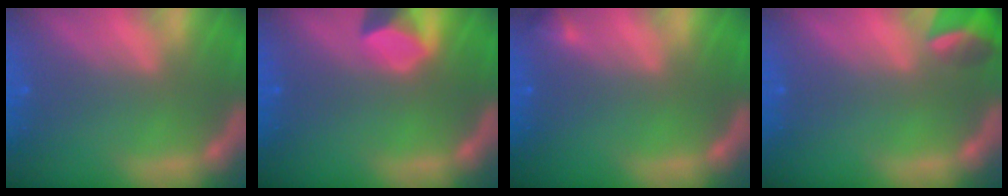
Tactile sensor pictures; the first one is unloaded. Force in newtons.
{"total": 3.4}
{"total": 0.9}
{"total": 3.9}